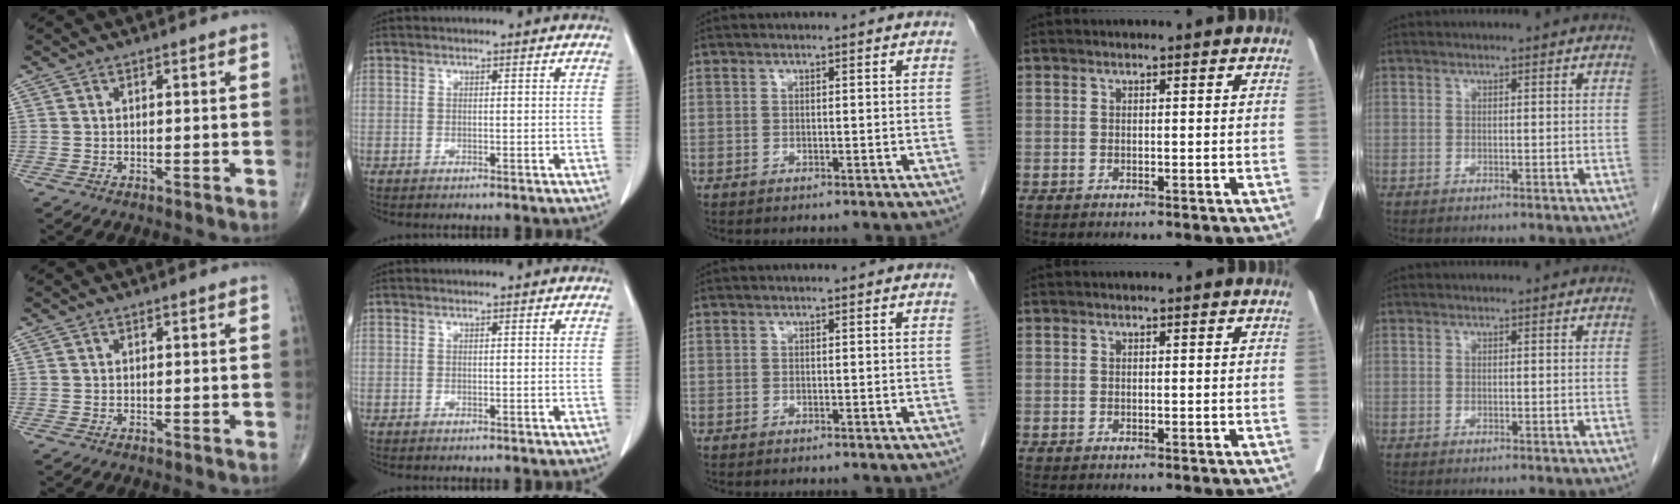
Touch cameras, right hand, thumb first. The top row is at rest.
{}